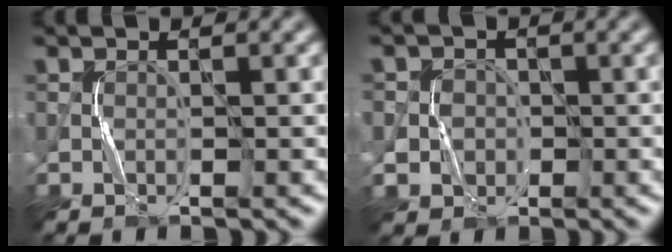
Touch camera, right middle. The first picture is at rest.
{"total": 3.8, "force": [0.0, 3.7, 0.6], "torque": [-0.005, 0.021, -0.009]}